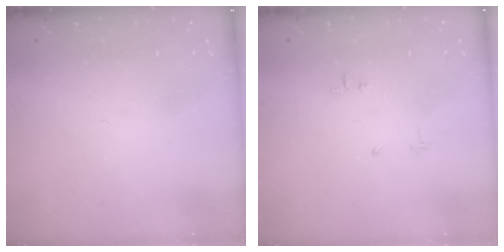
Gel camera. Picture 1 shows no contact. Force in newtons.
{"total": 4.7, "press": 4.7, "slide": 0.7}